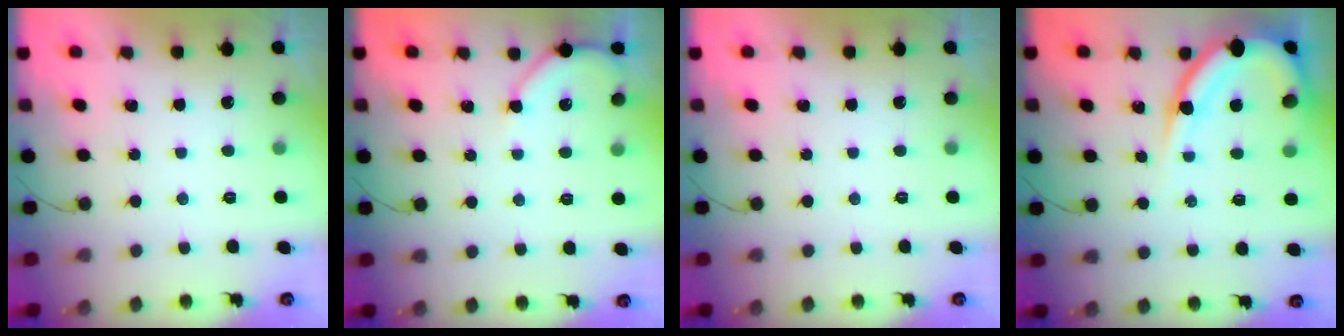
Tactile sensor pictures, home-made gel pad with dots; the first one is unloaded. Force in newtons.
{"total": 4.6, "press": 4.5, "slide": 0.7}
{"total": 0.0}
{"total": 11.4, "press": 11.3, "slide": 1.2}